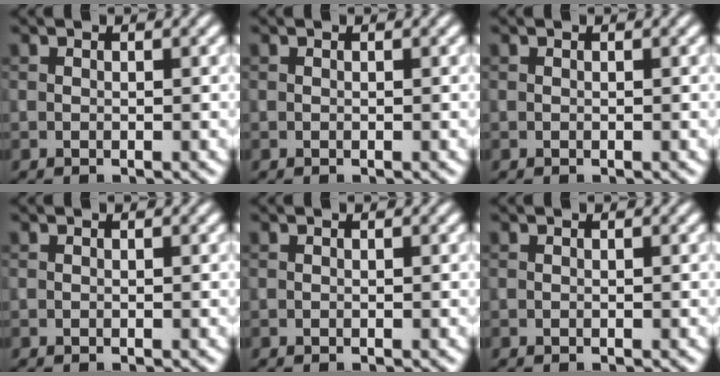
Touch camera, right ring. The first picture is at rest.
{"total": 0.0}
{"total": 0.0}
{"total": 0.0}
{"total": 0.0}
{"total": 0.0}